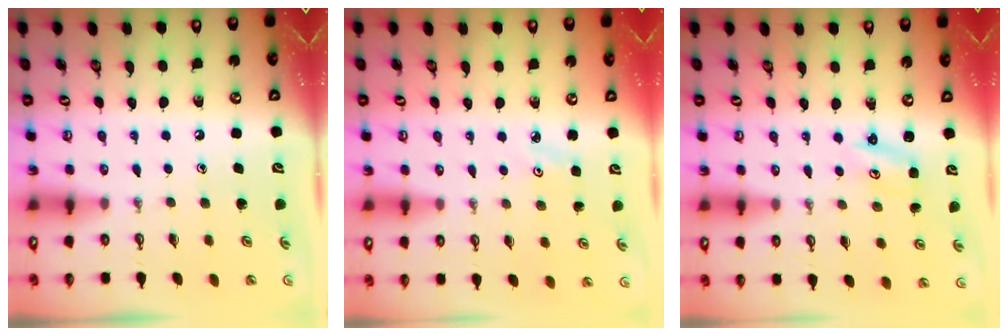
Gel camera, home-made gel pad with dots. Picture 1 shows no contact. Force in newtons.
{"total": 2.1, "press": 2.1, "slide": 0.3}
{"total": 1.8, "press": 1.8, "slide": 0.2}